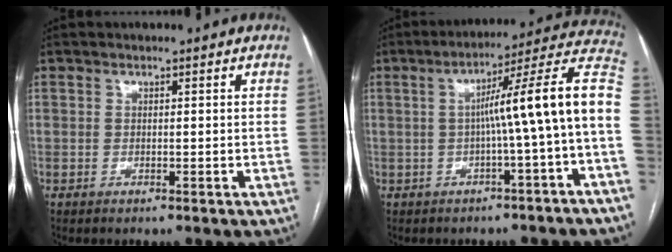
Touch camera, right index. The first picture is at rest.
{"total": 13.3, "force": [-1.4, -1.4, 13.1], "torque": [-0.170, 0.036, -0.028]}